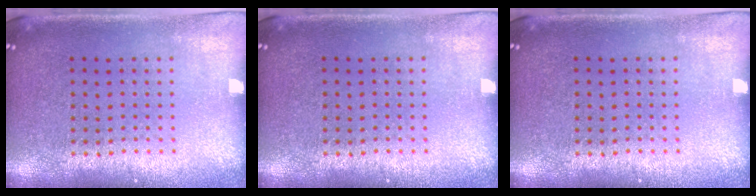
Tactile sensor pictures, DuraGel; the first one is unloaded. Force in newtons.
{"total": 0.0}
{"total": 0.0}